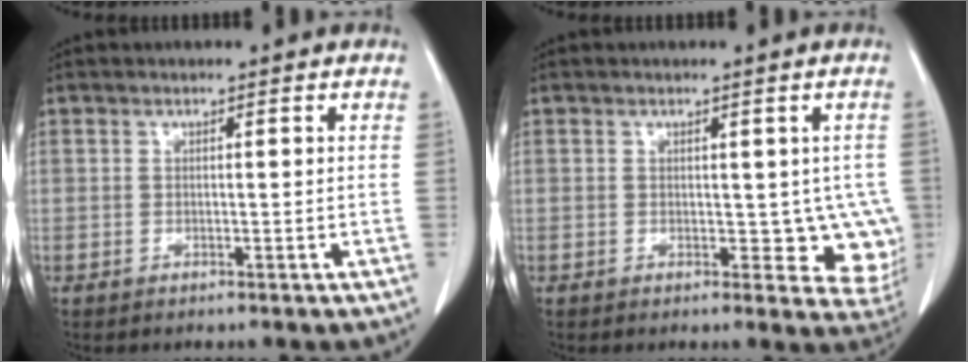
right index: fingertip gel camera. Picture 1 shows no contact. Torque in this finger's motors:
{"motor_torque": [0.07, 0.02, 0.04, 0.01]}